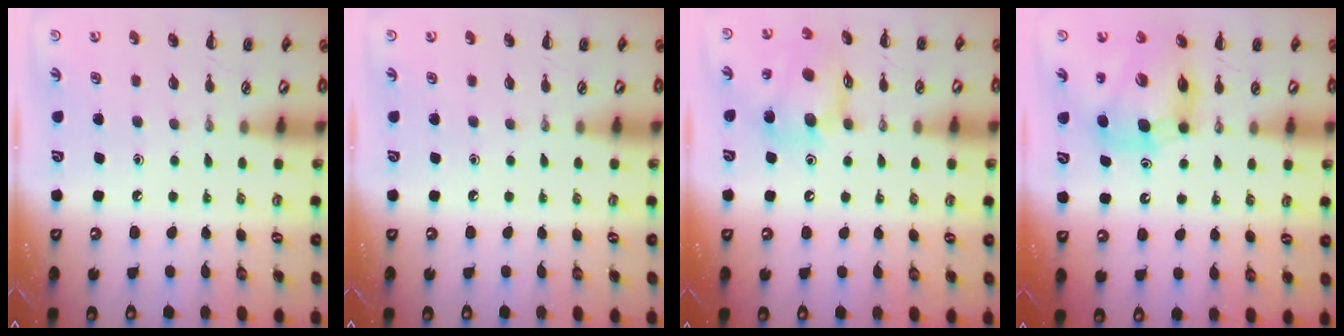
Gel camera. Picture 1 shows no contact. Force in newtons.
{"total": 0.0}
{"total": 14.4, "press": 14.3, "slide": 2.1}
{"total": 11.3, "press": 10.8, "slide": 3.1}